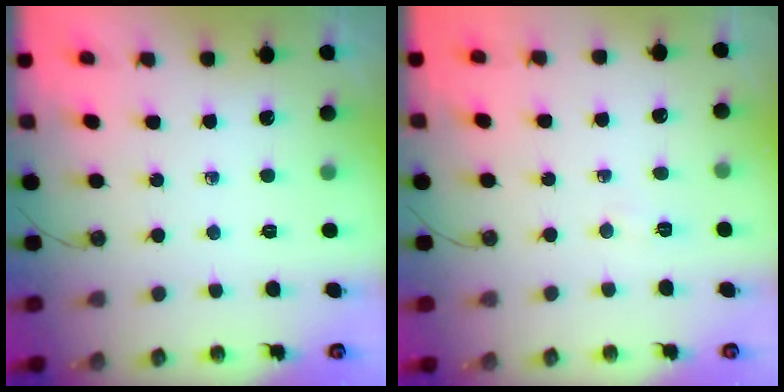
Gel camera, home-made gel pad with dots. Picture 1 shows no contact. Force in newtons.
{"total": 2.4, "press": 2.3, "slide": 0.7}